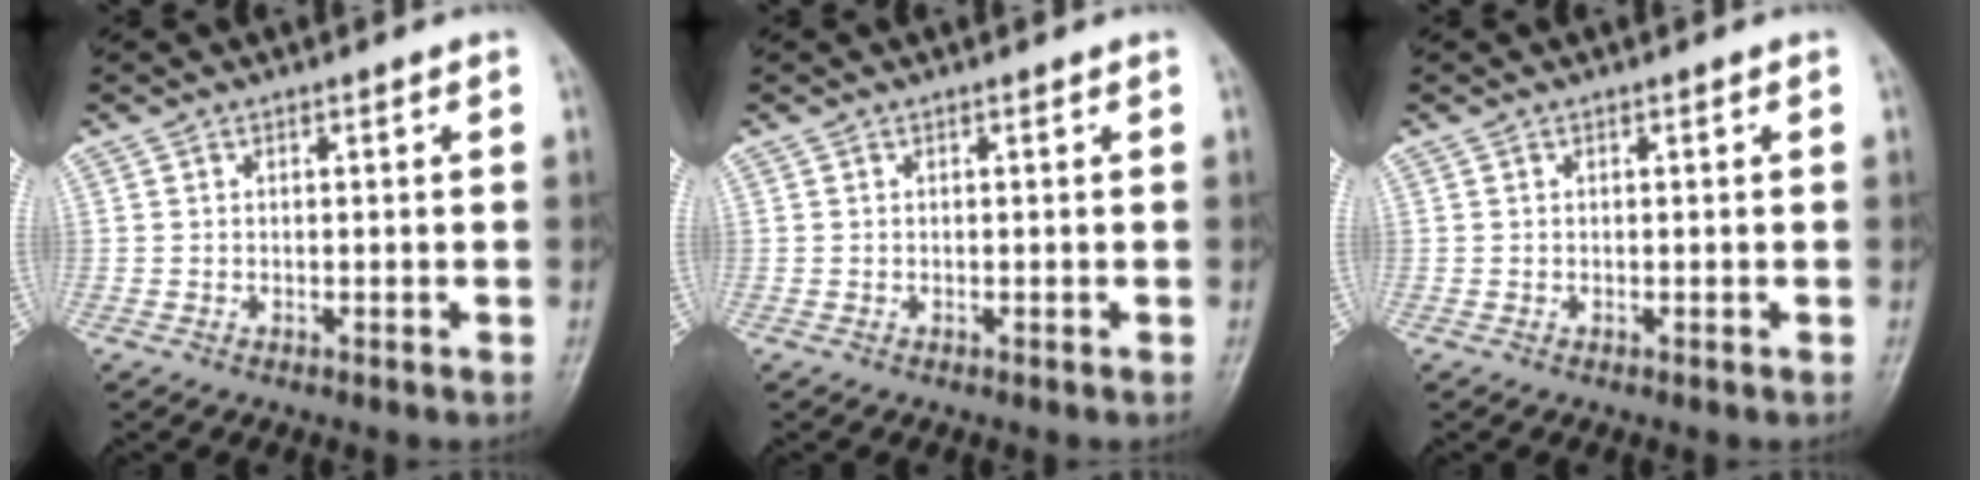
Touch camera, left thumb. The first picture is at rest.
{"total": 0.0}
{"total": 0.0}